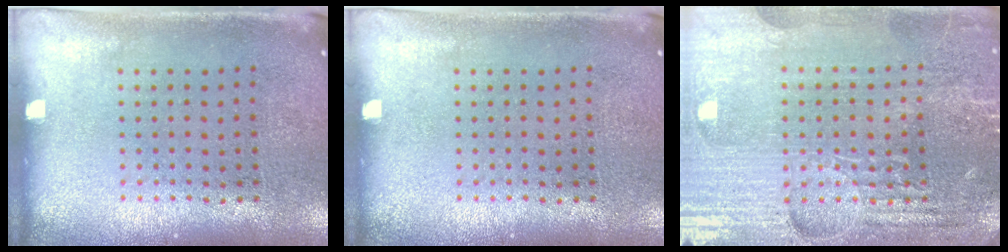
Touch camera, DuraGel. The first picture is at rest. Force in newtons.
{"total": 0.0}
{"total": 4.7, "press": 4.5, "slide": 1.5}